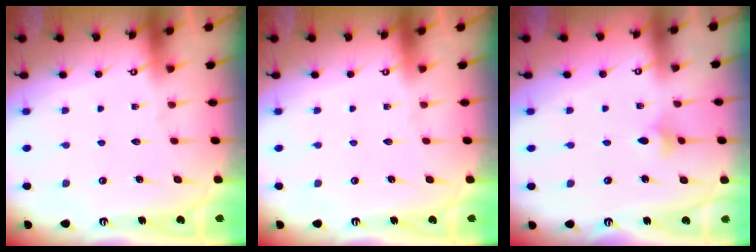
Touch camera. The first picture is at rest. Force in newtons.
{"total": 0.0}
{"total": 2.9, "press": 2.9, "slide": 0.6}